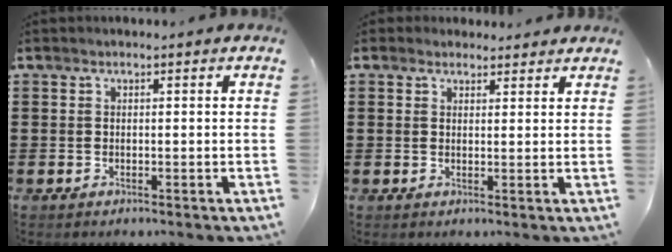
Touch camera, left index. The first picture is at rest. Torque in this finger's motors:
{"motor_torque": [2.14, 0.00, 0.04, -0.02]}